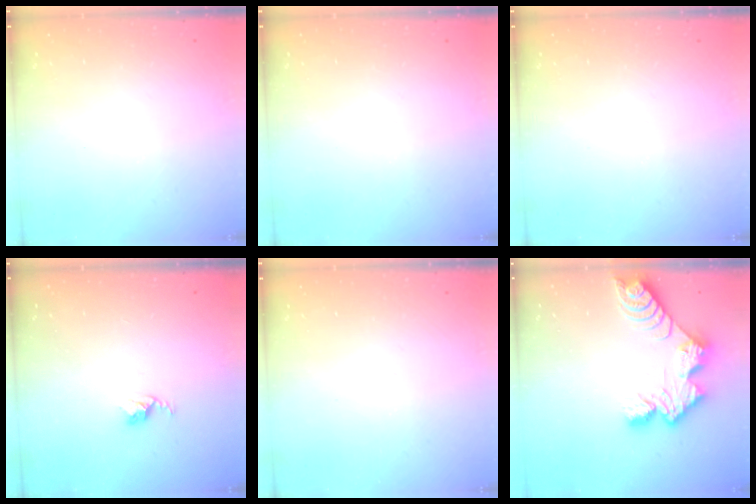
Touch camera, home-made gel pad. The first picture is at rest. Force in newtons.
{"total": 0.0}
{"total": 0.0}
{"total": 3.4, "press": 3.4, "slide": 0.4}
{"total": 0.0}
{"total": 11.4, "press": 11.3, "slide": 0.9}